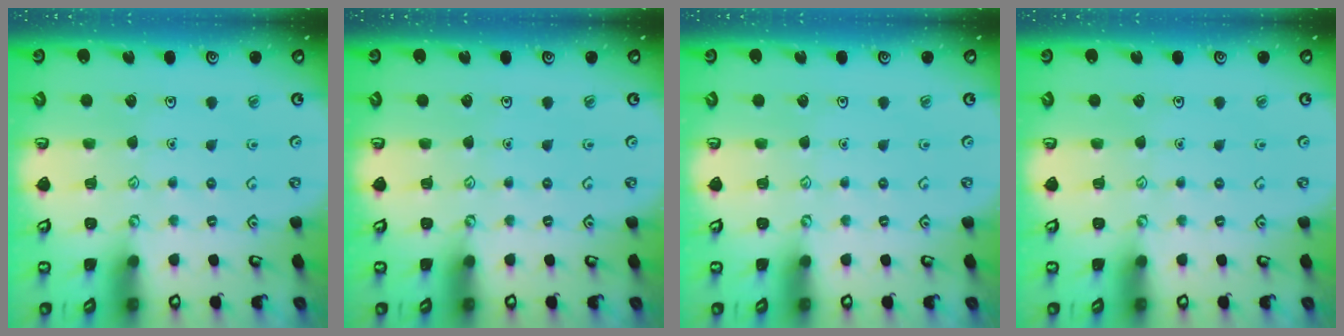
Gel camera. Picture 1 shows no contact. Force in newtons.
{"total": 0.0}
{"total": 0.0}
{"total": 0.0}